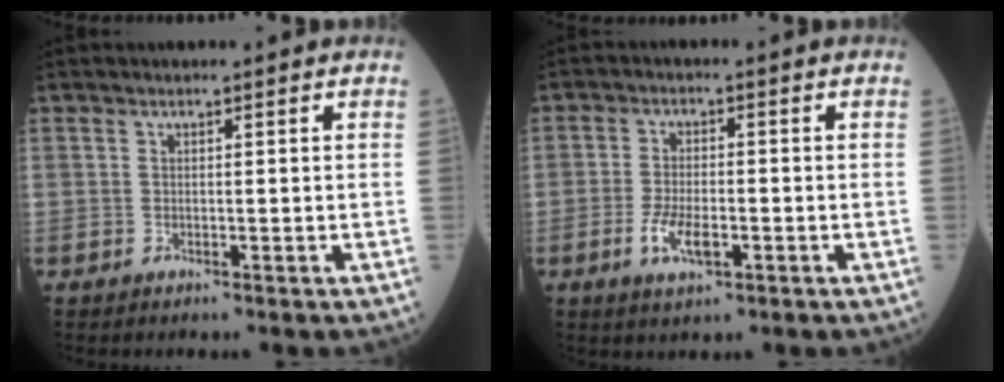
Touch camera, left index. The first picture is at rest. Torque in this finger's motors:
{"motor_torque": [0.82, 0.29, 0.12, 0.03]}